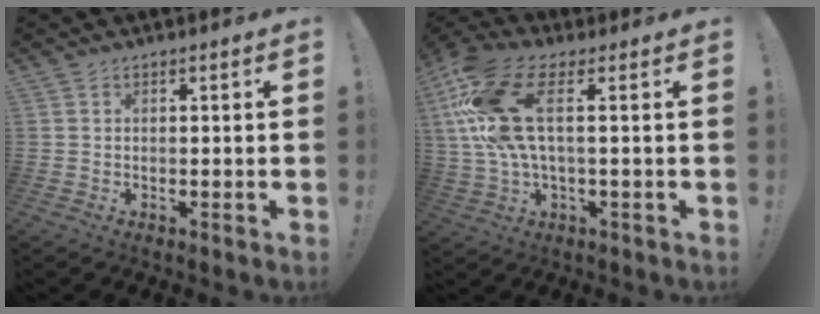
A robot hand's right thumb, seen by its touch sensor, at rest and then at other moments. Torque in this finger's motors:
{"motor_torque": [1.02, 1.05, 1.22, 1.05, 0.36]}